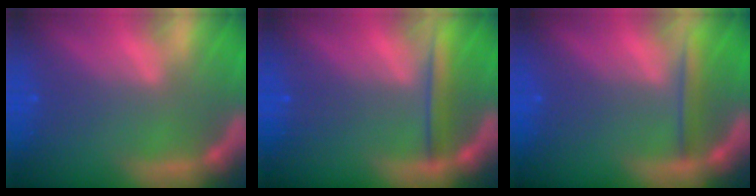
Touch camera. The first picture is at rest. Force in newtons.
{"total": 2.5}
{"total": 2.0}